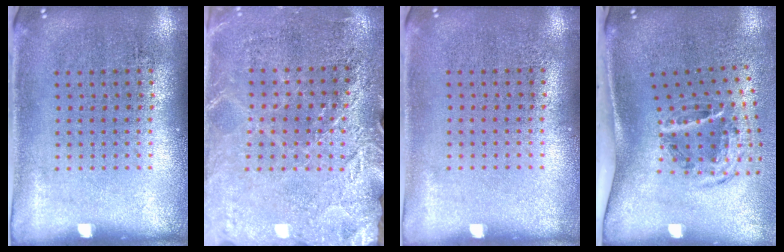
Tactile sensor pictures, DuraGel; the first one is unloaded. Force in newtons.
{"total": 2.8, "press": 2.7, "slide": 0.6}
{"total": 0.0}
{"total": 2.0, "press": 1.2, "slide": 1.5}